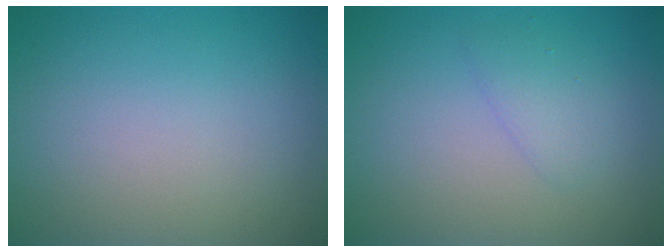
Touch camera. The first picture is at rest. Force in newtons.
{"total": 1.6, "press": 1.6, "slide": 0.1}